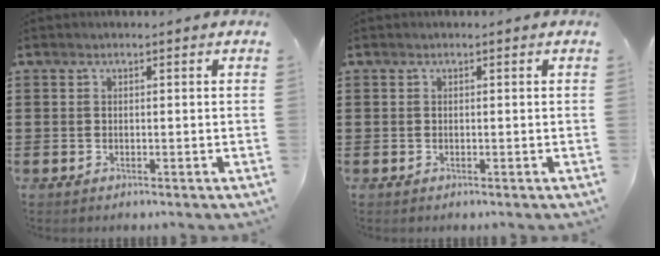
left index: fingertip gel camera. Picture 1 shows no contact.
{"total": 0.0}